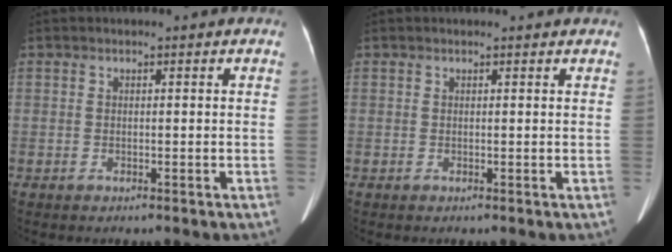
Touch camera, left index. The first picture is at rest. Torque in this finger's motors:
{"motor_torque": [0.08, -0.16, 0.00, 0.00]}